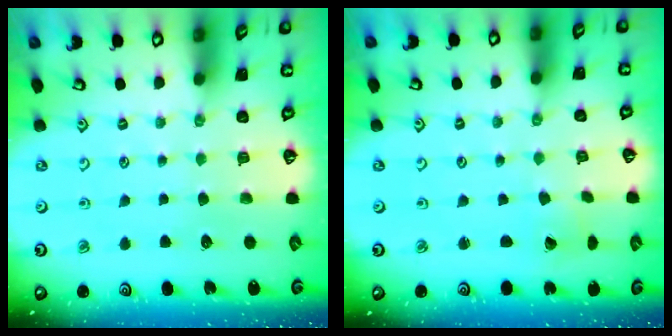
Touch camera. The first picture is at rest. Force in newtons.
{"total": 2.6, "press": 2.6, "slide": 0.3}